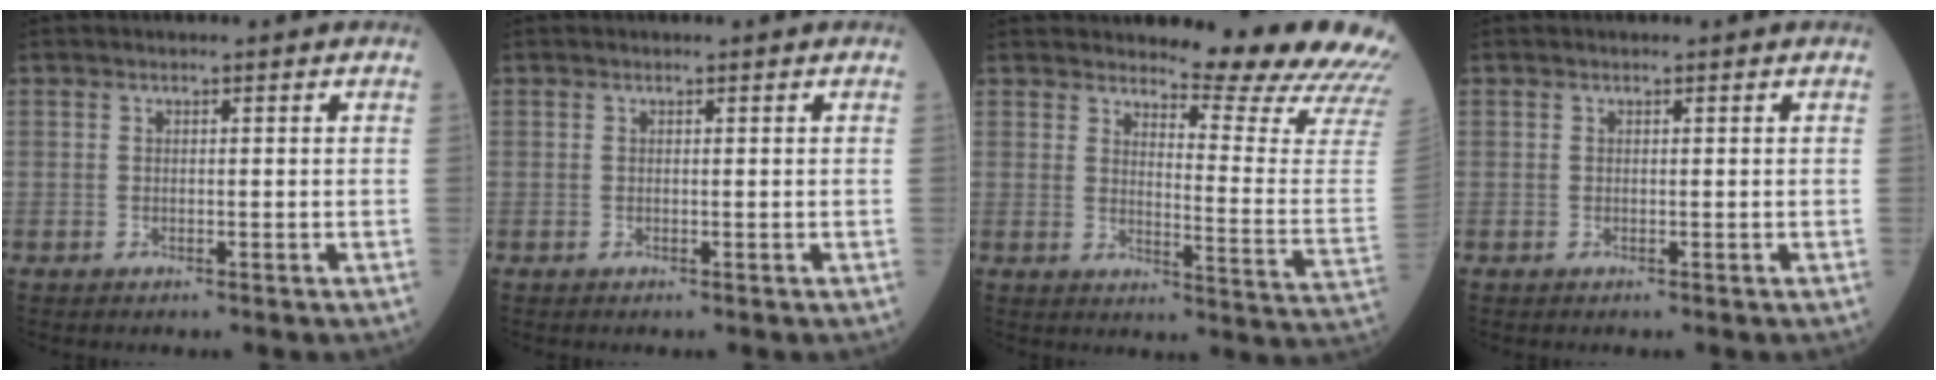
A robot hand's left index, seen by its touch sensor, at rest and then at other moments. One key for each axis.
{"total": 0.0}
{"total": 15.0, "fx": 14.5, "fy": -0.6, "fz": 4.0, "tx": -0.054, "ty": -0.127, "tz": 0.153}
{"total": 0.0}